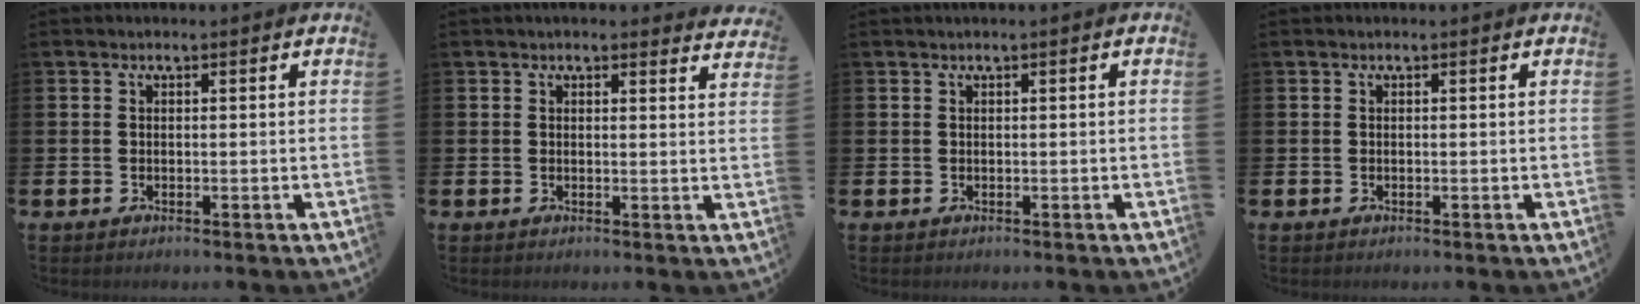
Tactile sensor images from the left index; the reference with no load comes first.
{"total": 2.0, "force": [2.0, 0.2, 0.1], "torque": [-0.002, -0.006, 0.036]}
{"total": 0.0}
{"total": 0.0}